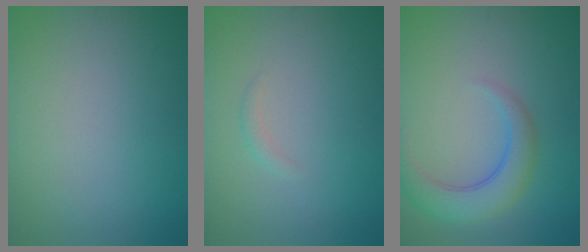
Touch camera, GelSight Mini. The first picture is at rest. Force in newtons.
{"total": 0.7, "press": 0.7, "slide": 0.0}
{"total": 4.0, "press": 4.0, "slide": 0.3}